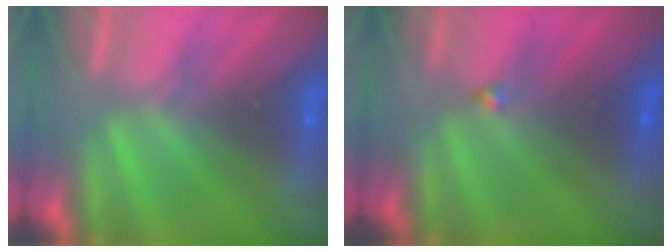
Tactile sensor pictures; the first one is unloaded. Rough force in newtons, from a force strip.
{"total": 1.9}